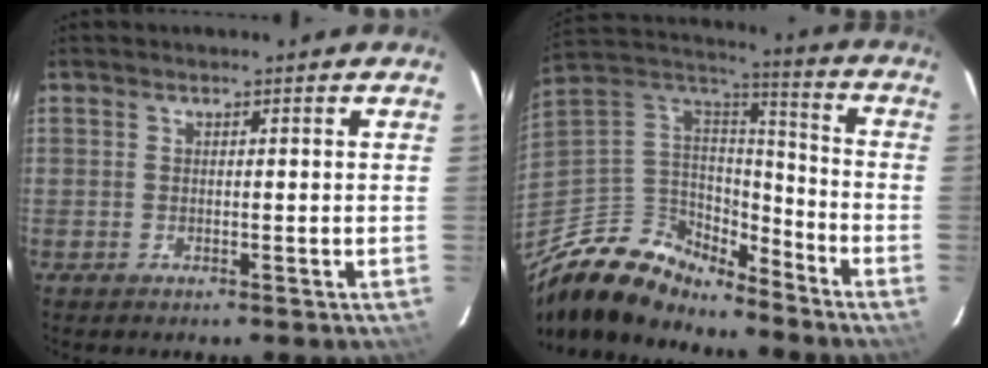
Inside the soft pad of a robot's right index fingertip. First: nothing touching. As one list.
[{"total": 16.6, "force": [-13.3, 7.3, 6.8], "torque": [-0.162, 0.015, -0.250]}]